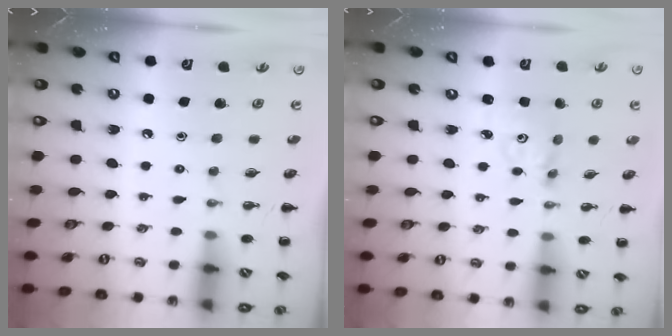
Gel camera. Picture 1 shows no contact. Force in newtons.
{"total": 2.7, "press": 2.7, "slide": 0.3}